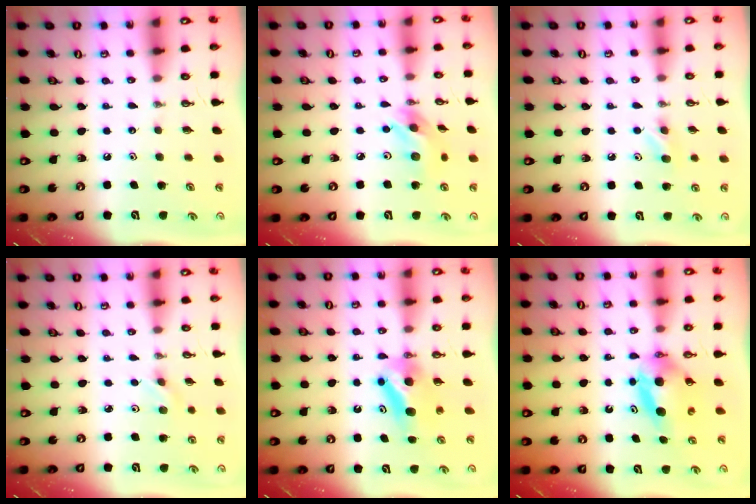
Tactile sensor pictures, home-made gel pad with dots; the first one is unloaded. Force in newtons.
{"total": 11.5, "press": 11.5, "slide": 0.8}
{"total": 4.9, "press": 4.8, "slide": 0.7}
{"total": 2.7, "press": 2.3, "slide": 1.4}
{"total": 7.5, "press": 7.0, "slide": 2.8}
{"total": 6.9, "press": 5.6, "slide": 4.0}